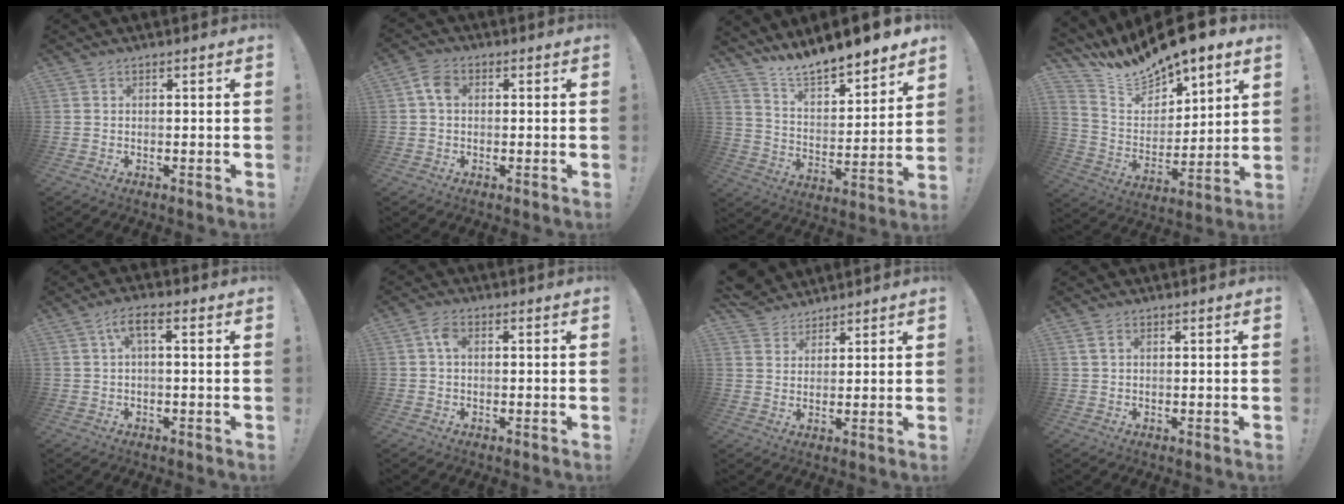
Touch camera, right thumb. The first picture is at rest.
{"total": 5.3, "force": [0.7, 3.7, 3.7], "torque": [-0.070, 0.010, 0.014]}
{"total": 11.4, "force": [11.1, 1.0, 2.0], "torque": [-0.048, -0.110, 0.198]}
{"total": 14.0, "force": [12.9, 4.2, 3.6], "torque": [-0.086, -0.107, 0.231]}
{"total": 5.4, "force": [1.0, 1.8, 5.0], "torque": [-0.092, 0.001, 0.014]}
{"total": 4.2, "force": [0.7, 2.5, 3.3], "torque": [-0.058, 0.010, 0.012]}
{"total": 6.6, "force": [5.5, 3.6, 0.7], "torque": [-0.009, -0.034, 0.108]}
{"total": 2.3, "force": [0.9, 1.4, 1.6], "torque": [-0.026, 0.003, 0.015]}